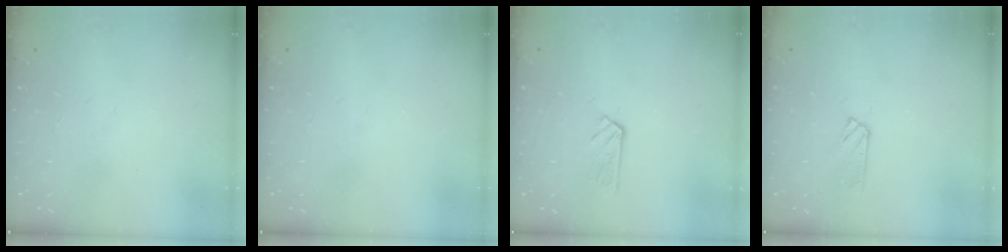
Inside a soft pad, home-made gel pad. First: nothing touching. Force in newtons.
{"total": 0.0}
{"total": 4.0, "press": 4.0, "slide": 0.4}
{"total": 3.5, "press": 3.4, "slide": 0.5}